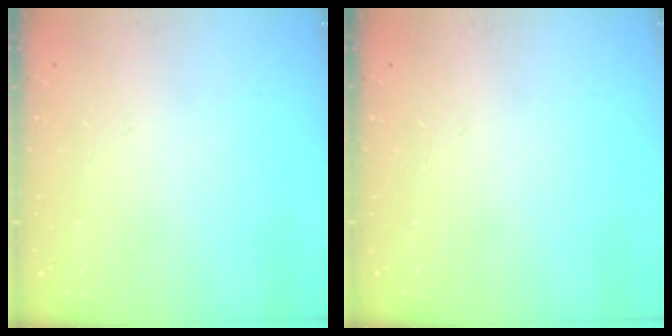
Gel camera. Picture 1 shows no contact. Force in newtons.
{"total": 0.0}